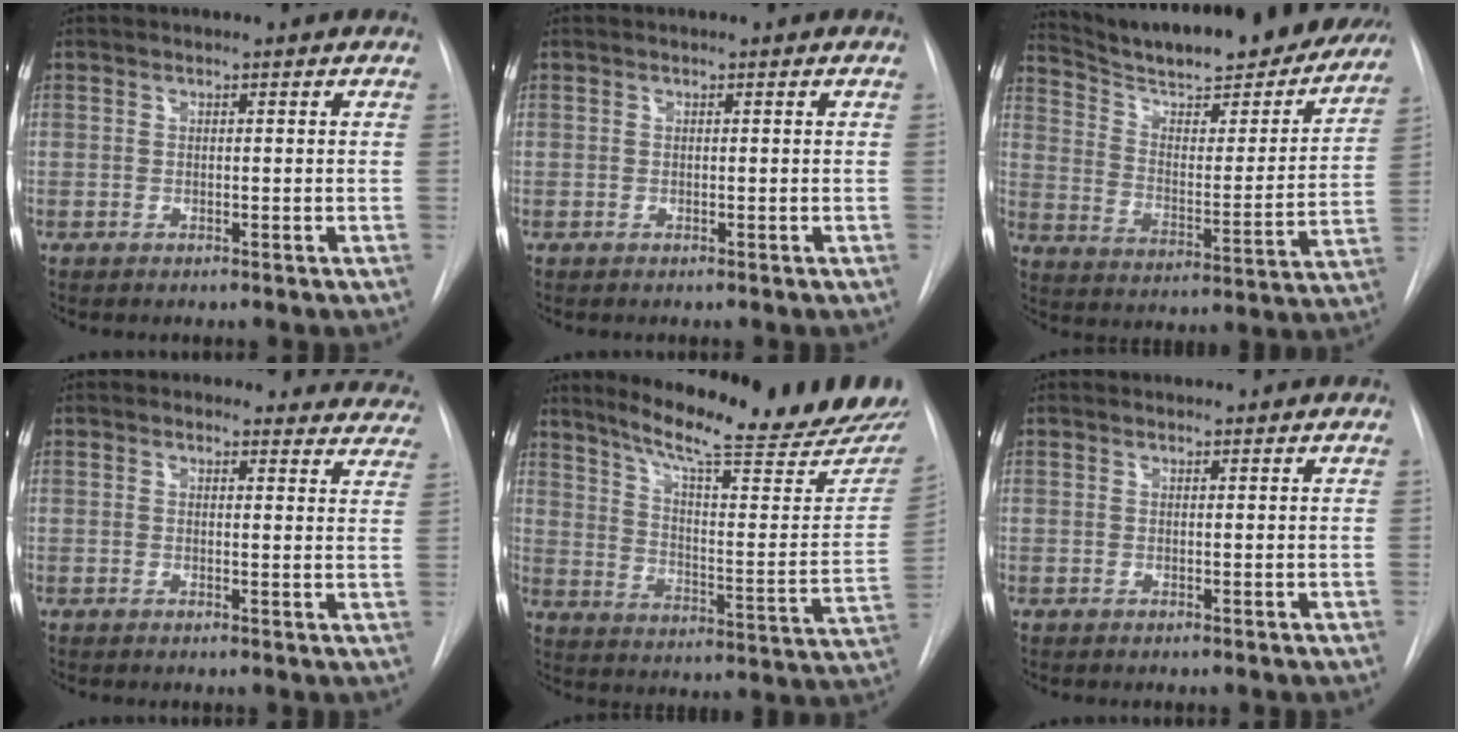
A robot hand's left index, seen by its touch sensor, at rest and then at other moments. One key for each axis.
{"total": 0.0}
{"total": 27.4, "fx": 24.3, "fy": 5.0, "fz": 11.6, "tx": -0.185, "ty": -0.058, "tz": 0.326}
{"total": 9.4, "fx": 8.8, "fy": 3.3, "fz": -0.1, "tx": 0.055, "ty": -0.037, "tz": 0.052}
{"total": 23.0, "fx": 20.4, "fy": 0.4, "fz": 10.6, "tx": -0.162, "ty": -0.102, "tz": 0.269}
{"total": 1.3, "fx": 1.3, "fy": 0.3, "fz": 0.2, "tx": -0.008, "ty": 0.011, "tz": 0.016}